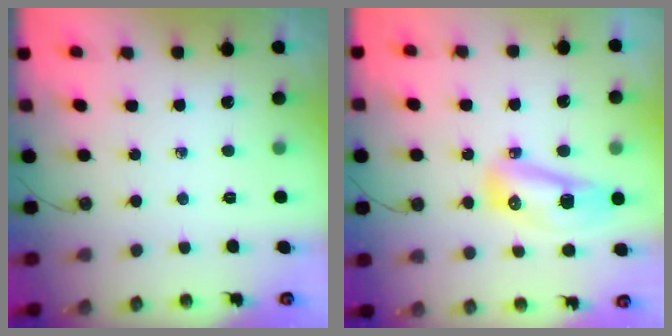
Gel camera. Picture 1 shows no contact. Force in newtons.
{"total": 18.6, "press": 14.7, "slide": 11.4}